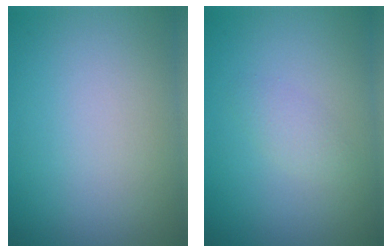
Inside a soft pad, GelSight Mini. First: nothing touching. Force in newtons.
{"total": 1.2, "press": 1.2, "slide": 0.1}